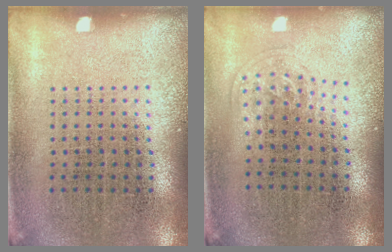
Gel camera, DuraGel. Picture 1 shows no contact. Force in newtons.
{"total": 0.9, "press": 0.6, "slide": 0.7}